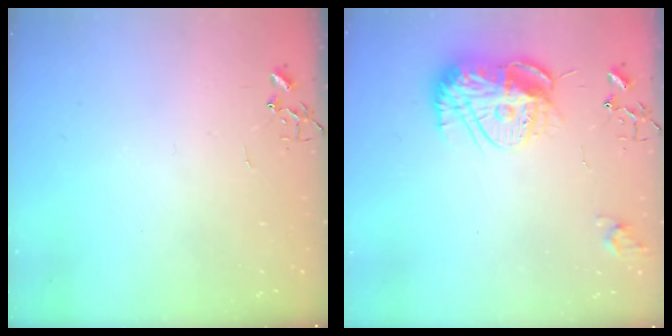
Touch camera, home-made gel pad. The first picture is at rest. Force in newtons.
{"total": 15.3, "press": 15.3, "slide": 1.2}